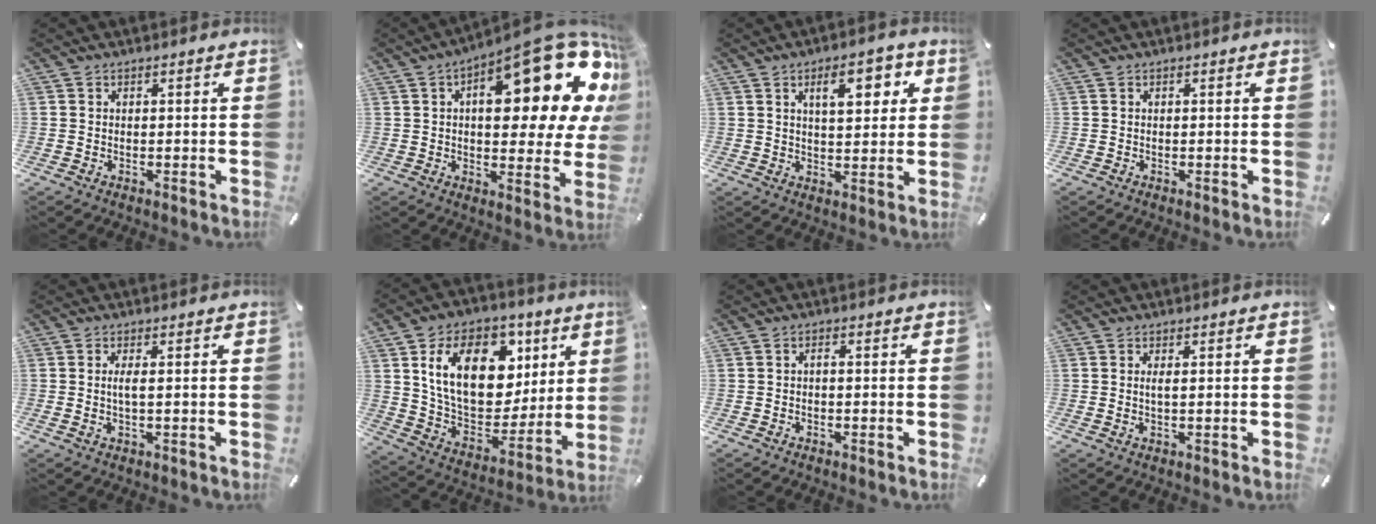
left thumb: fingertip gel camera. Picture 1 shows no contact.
{"total": 23.7, "force": [10.7, 9.3, 19.0], "torque": [-0.247, -0.076, 0.168]}
{"total": 8.7, "force": [4.0, 3.9, 6.7], "torque": [-0.093, -0.008, 0.060]}
{"total": 0.0}
{"total": 3.2, "force": [0.3, 0.4, 3.1], "torque": [-0.067, -0.007, 0.001]}
{"total": 21.8, "force": [7.7, 14.8, 14.1], "torque": [-0.239, -0.022, 0.136]}
{"total": 1.1, "force": [-0.4, 0.3, 1.0], "torque": [-0.020, 0.001, -0.007]}
{"total": 2.1, "force": [0.4, 0.2, 2.0], "torque": [-0.032, -0.006, 0.003]}